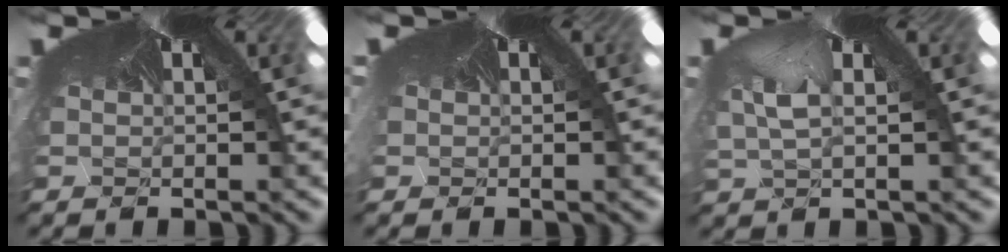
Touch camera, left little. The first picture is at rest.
{"total": 1.8, "force": [-0.1, 0.8, 1.6], "torque": [-0.035, 0.003, 0.001]}
{"total": 2.1, "force": [-1.7, 1.0, 0.8], "torque": [-0.043, -0.022, 0.014]}